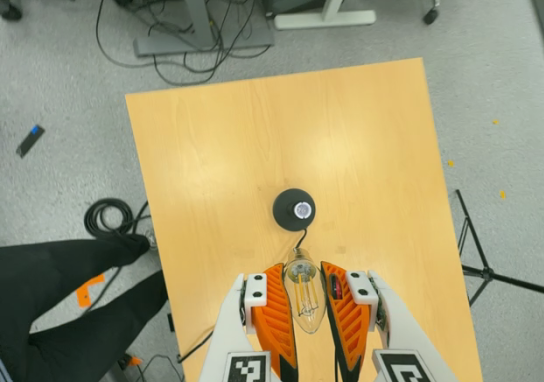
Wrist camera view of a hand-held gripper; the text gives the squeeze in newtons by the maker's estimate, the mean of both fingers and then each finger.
{"total": 21.4, "left": 24.4, "right": 18.5}